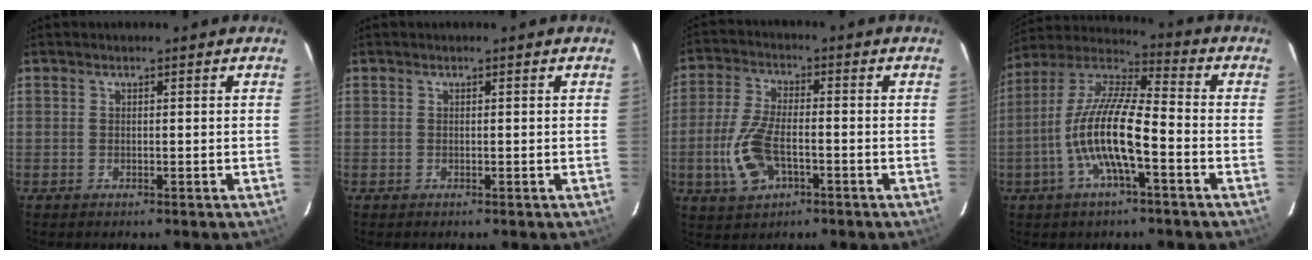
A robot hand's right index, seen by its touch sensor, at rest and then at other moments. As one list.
[{"total": 0.0}, {"total": 10.0, "force": [-3.2, 4.8, 8.2], "torque": [-0.182, -0.002, -0.058]}, {"total": 14.2, "force": [-4.6, 2.9, 13.1], "torque": [-0.255, 0.000, -0.093]}]